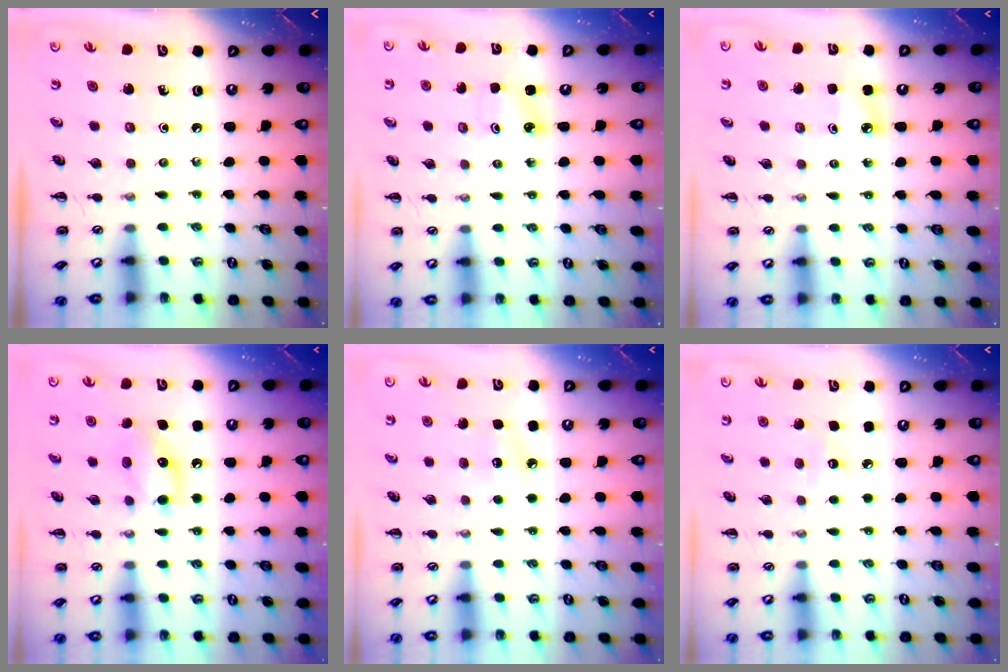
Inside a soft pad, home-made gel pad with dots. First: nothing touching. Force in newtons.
{"total": 1.8, "press": 1.7, "slide": 0.5}
{"total": 3.9, "press": 3.7, "slide": 1.3}
{"total": 11.3, "press": 11.2, "slide": 1.0}
{"total": 6.4, "press": 6.2, "slide": 1.6}
{"total": 5.2, "press": 5.0, "slide": 1.3}